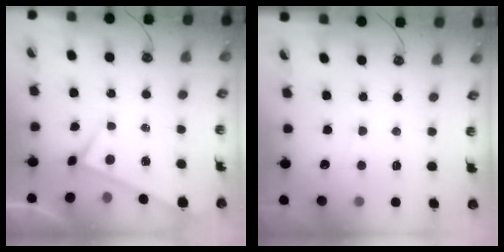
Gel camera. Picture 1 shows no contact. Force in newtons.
{"total": 2.4, "press": 2.3, "slide": 0.7}